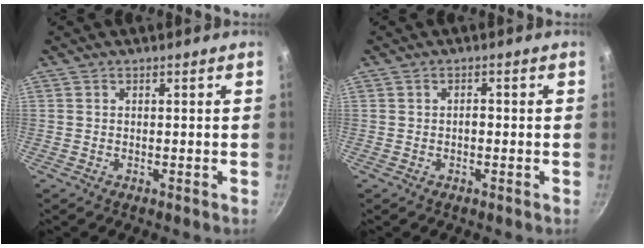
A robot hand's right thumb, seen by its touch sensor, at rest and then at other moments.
{"total": 1.1, "force": [-0.3, 0.7, 0.8], "torque": [-0.008, 0.009, -0.005]}